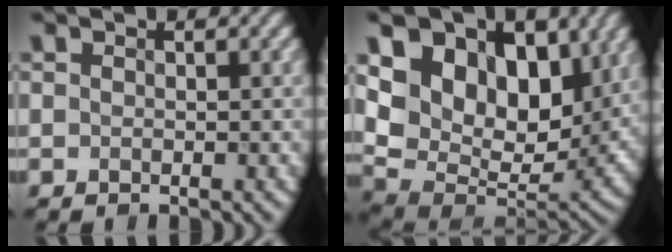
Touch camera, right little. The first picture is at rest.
{"total": 13.3, "force": [5.8, 8.5, 8.3], "torque": [-0.165, 0.007, 0.087]}